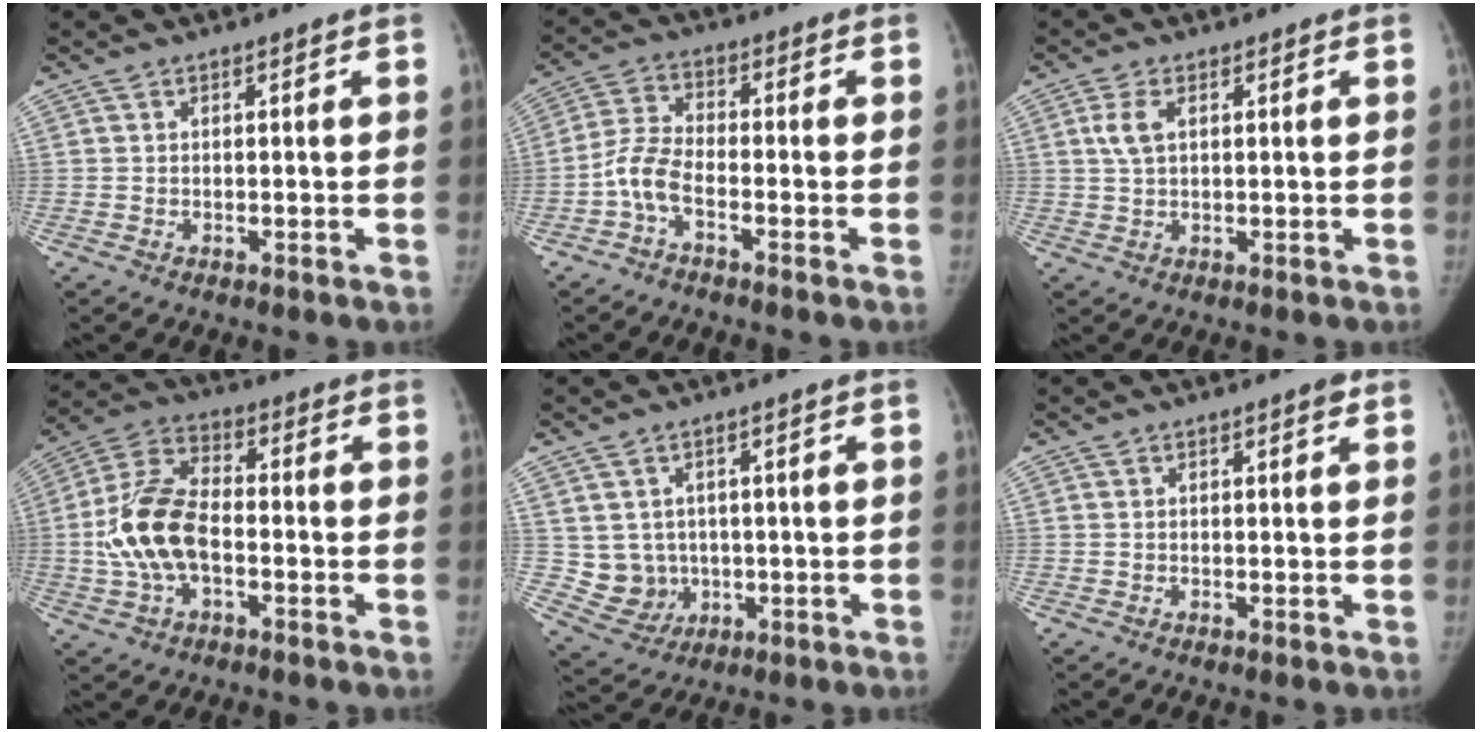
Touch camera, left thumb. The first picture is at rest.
{"total": 5.9, "force": [-2.9, 2.5, 4.4], "torque": [-0.096, 0.024, -0.067]}
{"total": 3.7, "force": [1.2, 2.0, 2.9], "torque": [-0.064, 0.005, 0.024]}
{"total": 13.2, "force": [-2.2, 7.4, 10.7], "torque": [-0.218, 0.032, -0.046]}
{"total": 6.7, "force": [0.4, 6.3, 2.2], "torque": [-0.010, -0.002, 0.024]}
{"total": 1.0, "force": [0.5, 0.3, 0.8], "torque": [-0.011, 0.000, 0.006]}